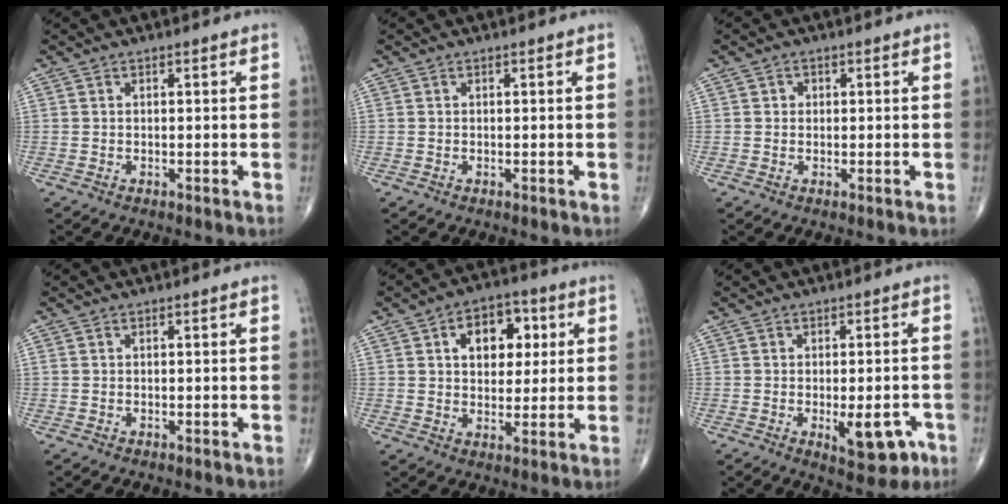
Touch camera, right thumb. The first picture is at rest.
{"total": 0.0}
{"total": 1.0, "force": [0.1, 1.0, 0.3], "torque": [0.004, 0.001, -0.001]}
{"total": 0.0}
{"total": 10.8, "force": [3.2, 7.1, 7.5], "torque": [-0.064, 0.001, 0.046]}
{"total": 8.0, "force": [-2.8, 3.5, 6.6], "torque": [-0.066, 0.004, -0.027]}